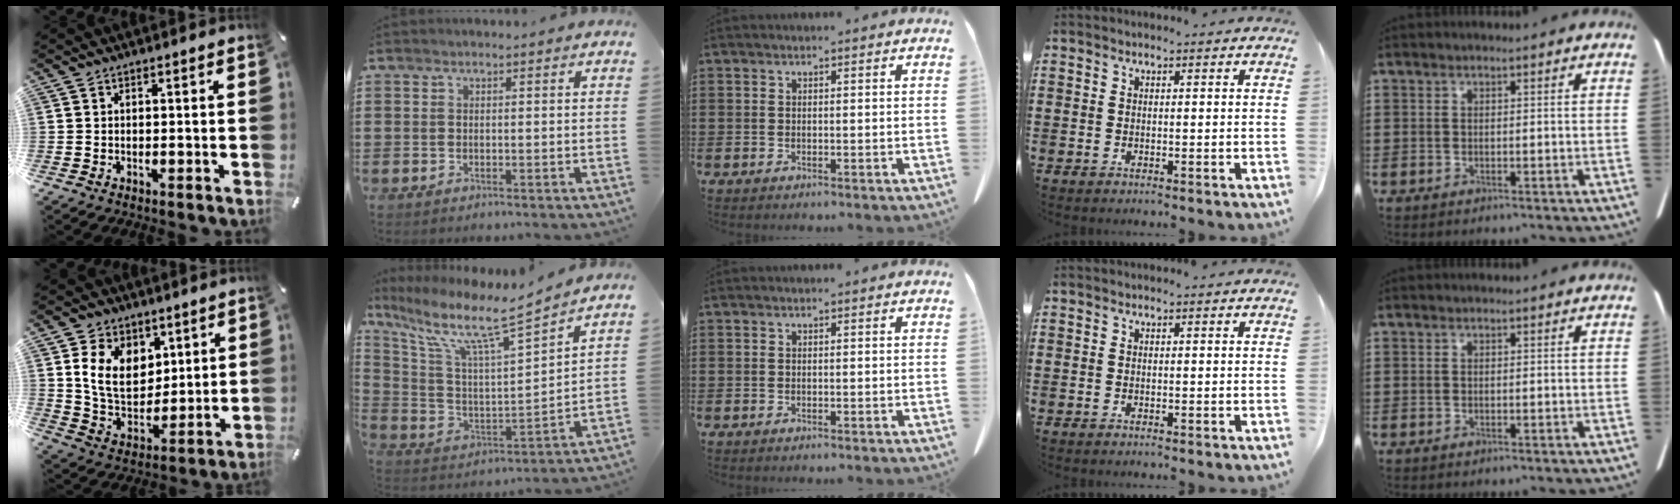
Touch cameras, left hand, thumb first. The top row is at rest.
{"thumb": {"total": 12.3, "force": [4.8, 9.7, 6.0], "torque": [-0.125, -0.017, 0.093]}, "index": {"total": 10.5, "force": [7.7, 1.1, 7.1], "torque": [-0.160, -0.053, 0.118]}}